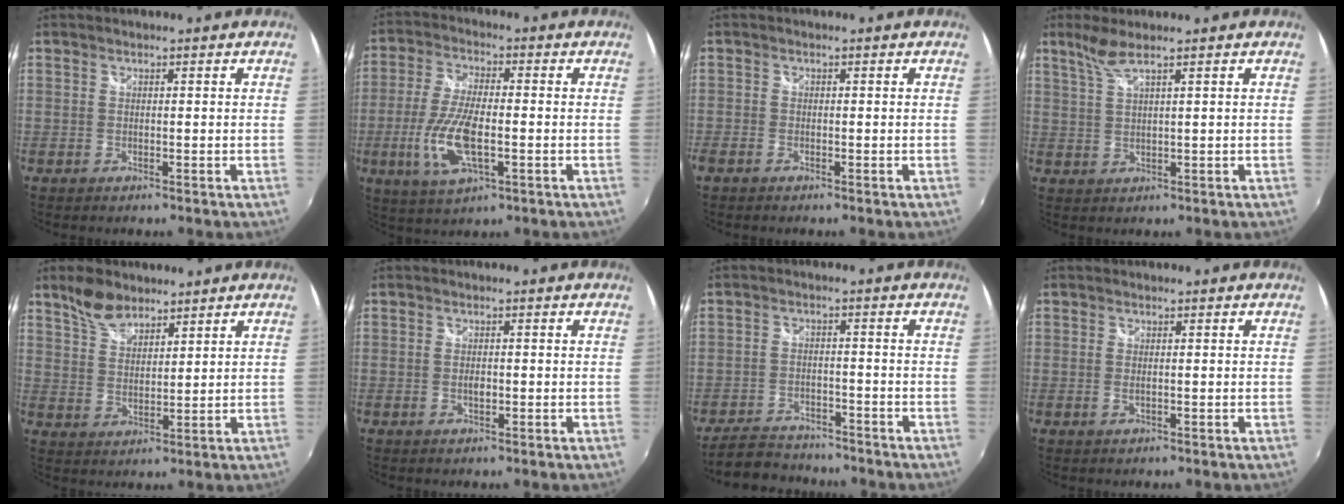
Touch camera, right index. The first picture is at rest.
{"total": 11.1, "force": [-2.8, 3.9, 10.0], "torque": [-0.211, -0.008, -0.054]}
{"total": 1.5, "force": [-1.2, 0.7, 0.5], "torque": [-0.013, -0.003, -0.026]}
{"total": 3.3, "force": [2.4, -0.3, 2.2], "torque": [-0.049, -0.001, 0.052]}
{"total": 6.8, "force": [5.3, 3.2, 3.0], "torque": [-0.051, 0.010, 0.102]}
{"total": 1.4, "force": [-0.3, 0.7, 1.2], "torque": [-0.022, -0.001, -0.006]}
{"total": 8.7, "force": [-7.8, 3.3, 2.3], "torque": [-0.079, -0.002, -0.124]}
{"total": 0.8, "force": [-0.1, 0.2, 0.8], "torque": [-0.017, -0.001, -0.003]}